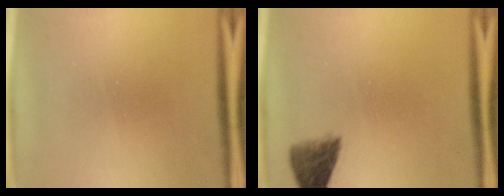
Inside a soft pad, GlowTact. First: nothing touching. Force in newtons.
{"total": 5.0}